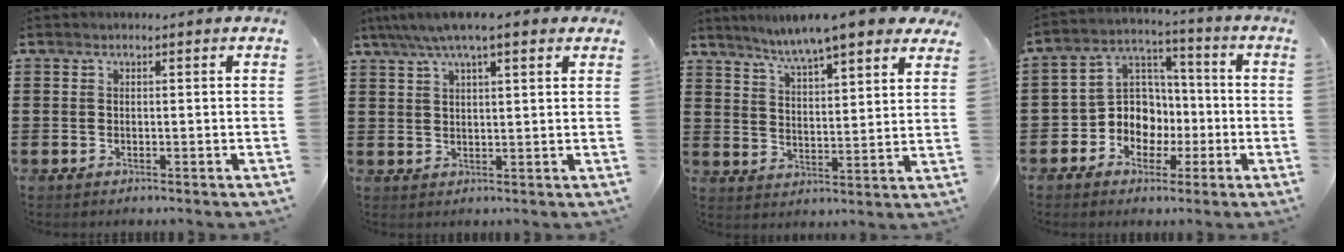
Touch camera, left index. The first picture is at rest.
{"total": 5.7, "force": [4.0, 1.0, 4.0], "torque": [-0.086, 0.002, 0.071]}
{"total": 6.8, "force": [6.1, 0.2, 2.9], "torque": [-0.075, -0.028, 0.101]}
{"total": 7.6, "force": [-2.3, 7.1, 1.8], "torque": [-0.066, 0.009, -0.044]}